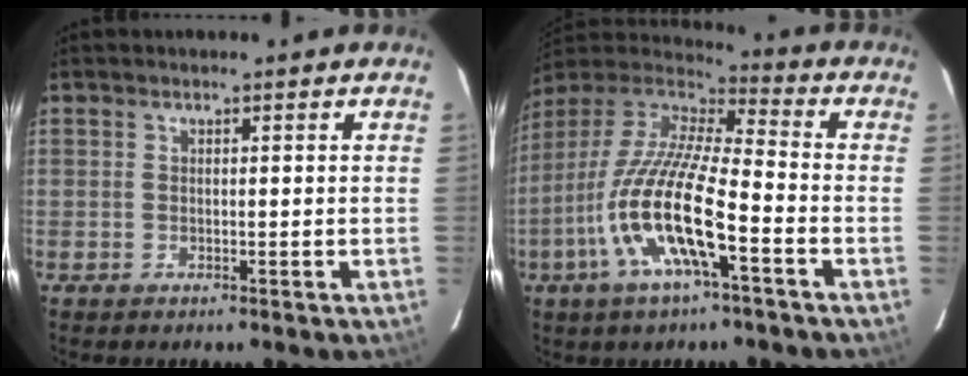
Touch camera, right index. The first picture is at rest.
{"total": 18.4, "force": [-7.1, 4.1, 16.4], "torque": [-0.321, -0.025, -0.144]}